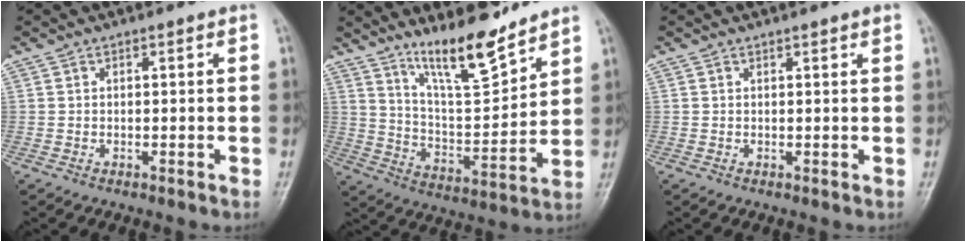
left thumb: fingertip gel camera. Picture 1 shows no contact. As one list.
[{"total": 13.0, "force": [10.3, 2.7, 7.4], "torque": [-0.106, -0.079, 0.188]}, {"total": 1.5, "force": [1.2, 0.3, 0.9], "torque": [-0.007, -0.001, 0.014]}]